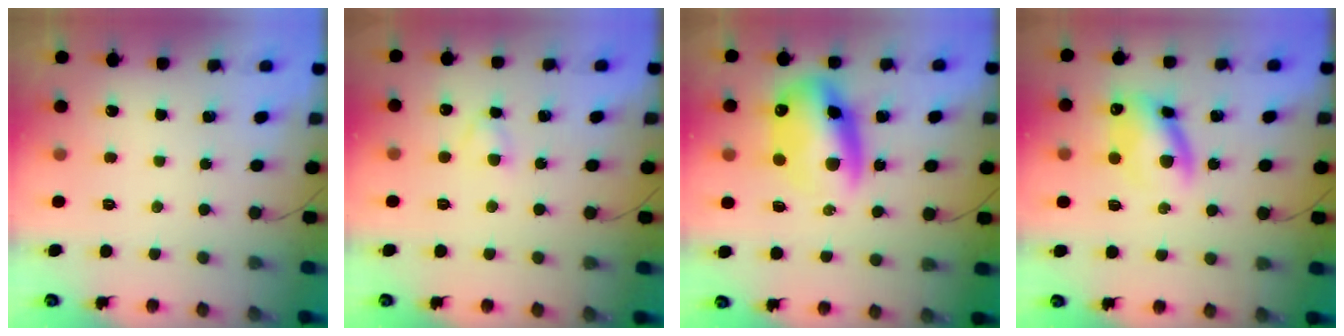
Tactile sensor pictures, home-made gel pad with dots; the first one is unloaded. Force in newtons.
{"total": 2.7, "press": 2.5, "slide": 1.0}
{"total": 13.4, "press": 13.0, "slide": 3.4}
{"total": 11.4, "press": 11.2, "slide": 2.0}